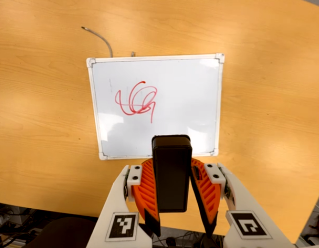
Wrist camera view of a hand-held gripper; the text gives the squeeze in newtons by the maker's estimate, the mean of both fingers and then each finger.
{"total": 7.8, "left": 7.1, "right": 8.5}